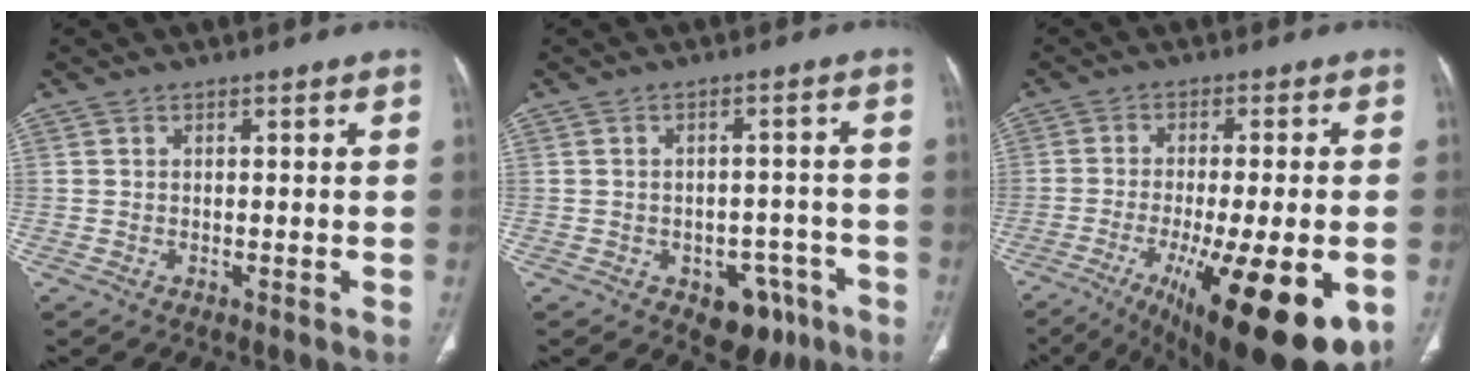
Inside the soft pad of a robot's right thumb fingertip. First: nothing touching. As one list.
[{"total": 8.1, "force": [-4.4, 5.1, 4.4], "torque": [-0.023, 0.029, -0.050]}, {"total": 22.4, "force": [-8.4, 6.1, 19.8], "torque": [-0.261, -0.023, -0.110]}]